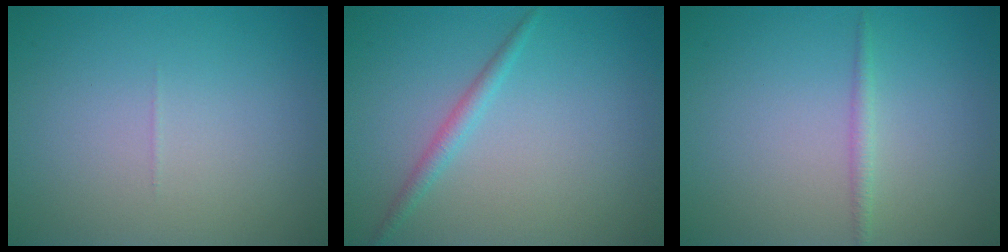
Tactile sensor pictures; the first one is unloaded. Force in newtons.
{"total": 1.5, "press": 1.5, "slide": 0.0}
{"total": 1.0, "press": 1.0, "slide": 0.0}